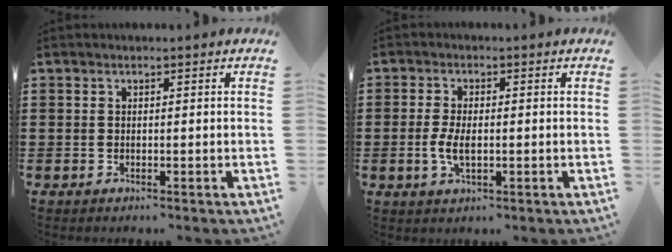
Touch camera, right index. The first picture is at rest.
{"total": 4.1, "force": [-0.6, 1.8, 3.7], "torque": [-0.086, -0.005, -0.017]}